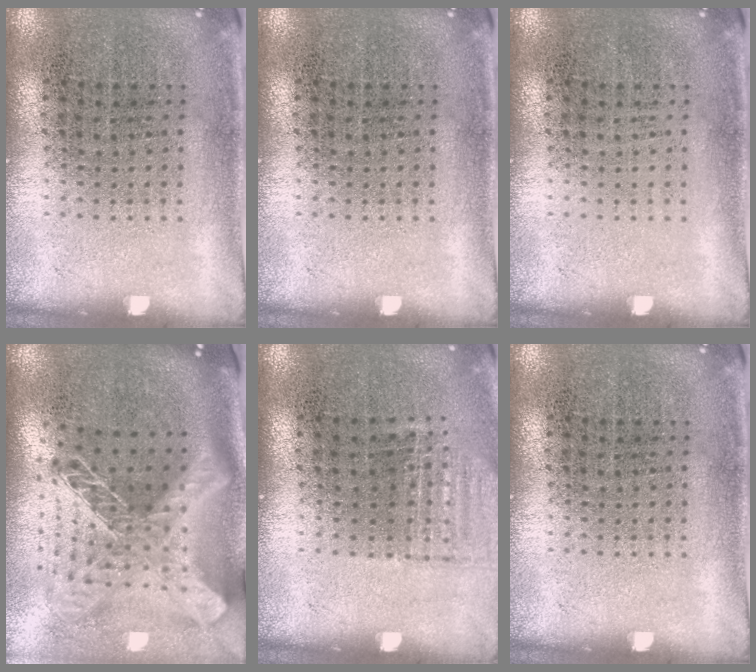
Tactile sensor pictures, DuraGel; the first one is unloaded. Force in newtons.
{"total": 0.0}
{"total": 0.0}
{"total": 2.7, "press": 1.9, "slide": 1.9}
{"total": 1.0, "press": 1.0, "slide": 0.4}
{"total": 0.0}